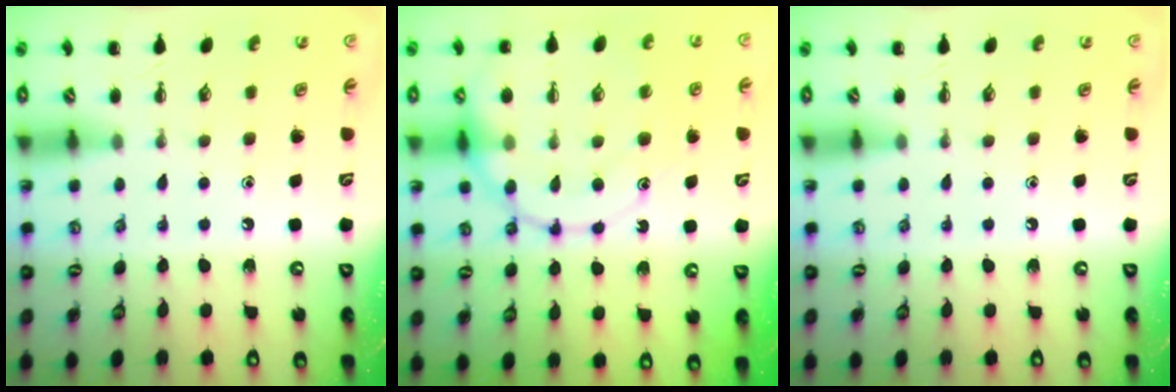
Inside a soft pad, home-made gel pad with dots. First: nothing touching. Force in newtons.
{"total": 19.6, "press": 19.5, "slide": 2.3}
{"total": 0.0}